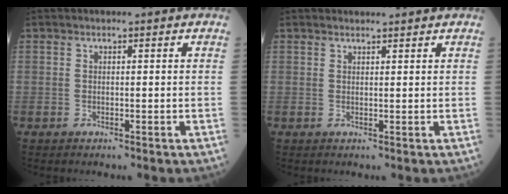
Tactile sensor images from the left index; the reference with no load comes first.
{"total": 2.4, "force": [2.4, 0.2, 0.3], "torque": [-0.010, 0.014, 0.035]}